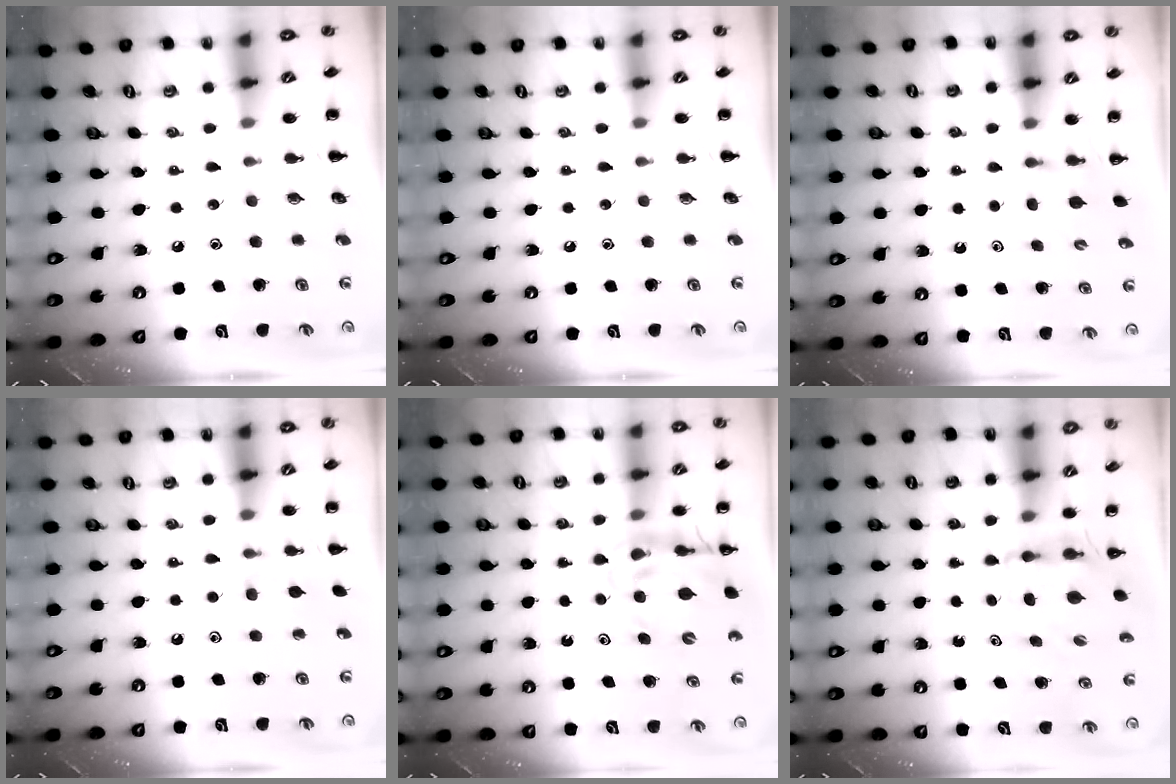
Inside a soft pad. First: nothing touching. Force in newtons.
{"total": 0.0}
{"total": 3.5, "press": 3.2, "slide": 1.4}
{"total": 5.2, "press": 4.9, "slide": 1.9}
{"total": 13.5, "press": 12.9, "slide": 3.9}
{"total": 4.1, "press": 4.1, "slide": 0.0}